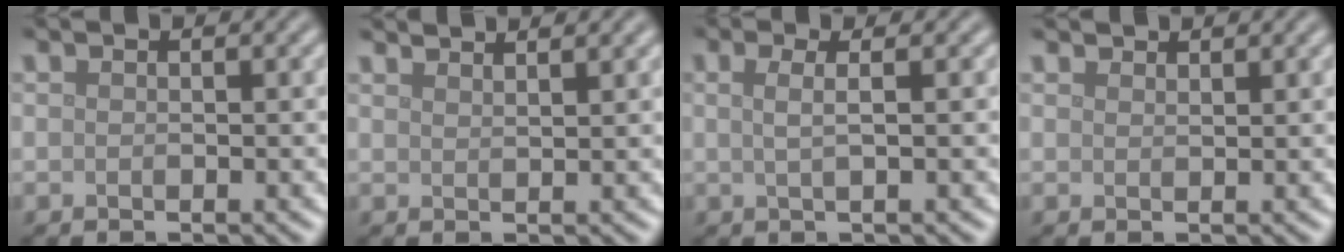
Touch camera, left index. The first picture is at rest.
{"total": 3.1, "force": [2.8, 0.7, 1.1], "torque": [0.003, 0.006, 0.026]}
{"total": 2.3, "force": [0.6, 1.0, 2.0], "torque": [-0.029, -0.001, -0.008]}
{"total": 1.6, "force": [1.5, 0.4, 0.2], "torque": [-0.008, 0.001, 0.024]}